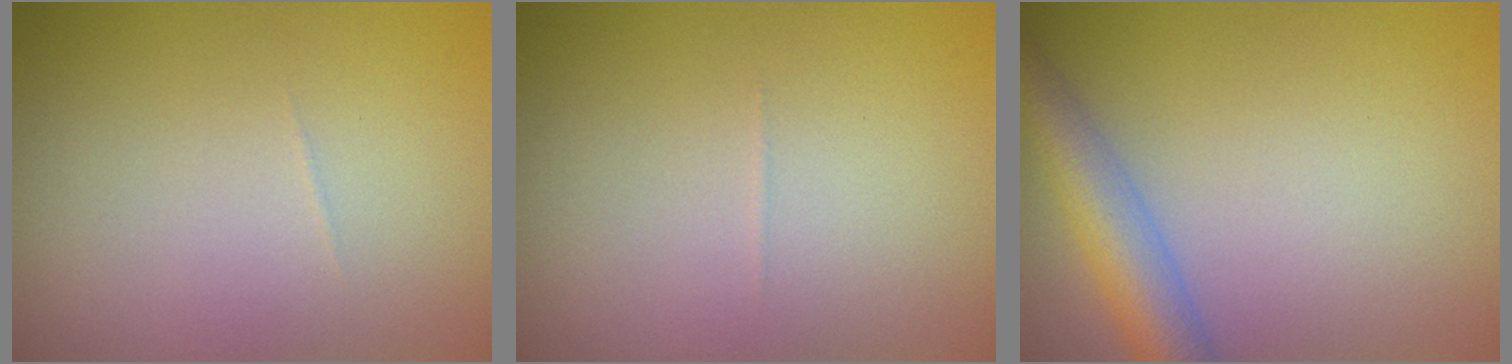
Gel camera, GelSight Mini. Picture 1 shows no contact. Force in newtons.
{"total": 0.0}
{"total": 4.7, "press": 4.6, "slide": 0.2}